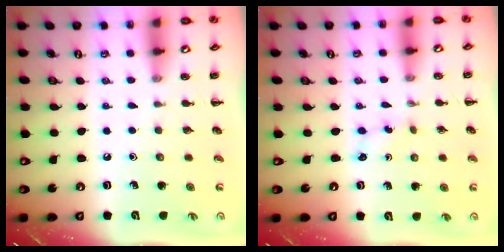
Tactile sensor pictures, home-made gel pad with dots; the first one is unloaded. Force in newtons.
{"total": 2.2, "press": 2.1, "slide": 0.8}